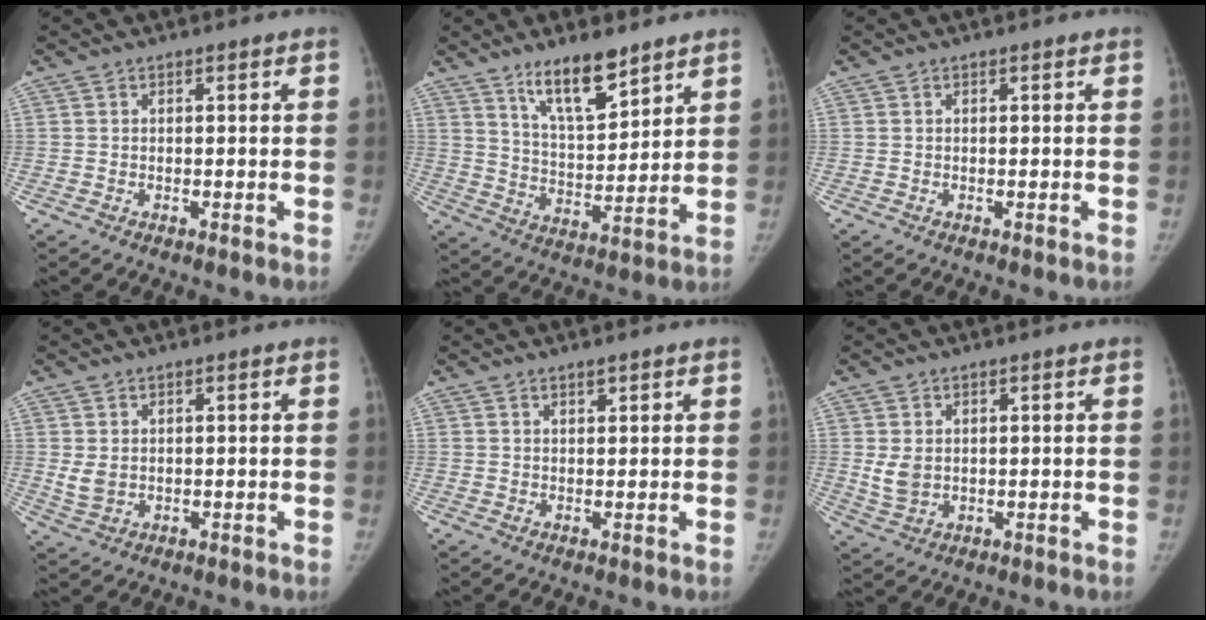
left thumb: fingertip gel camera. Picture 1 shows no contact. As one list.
[{"total": 11.4, "force": [8.1, 3.5, 7.2], "torque": [-0.106, -0.060, 0.150]}, {"total": 0.0}, {"total": 3.1, "force": [0.6, 2.3, 2.0], "torque": [-0.036, -0.008, 0.019]}, {"total": 1.2, "force": [1.0, 0.4, 0.6], "torque": [-0.004, -0.007, 0.017]}, {"total": 3.9, "force": [0.8, 2.9, 2.5], "torque": [-0.044, -0.010, 0.025]}]